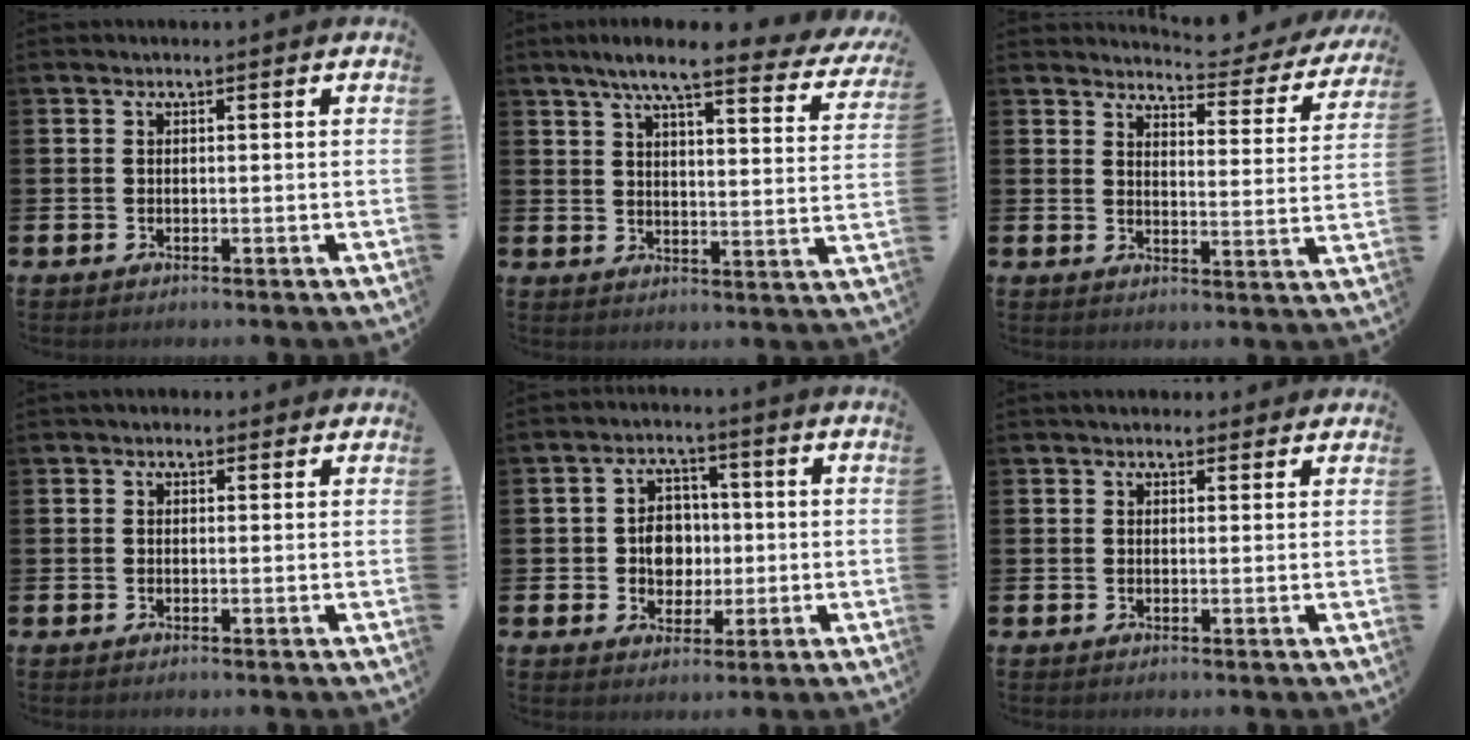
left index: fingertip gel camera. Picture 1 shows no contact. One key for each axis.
{"total": 7.6, "fx": 6.4, "fy": 0.9, "fz": 4.1, "tx": -0.086, "ty": -0.035, "tz": 0.103}
{"total": 4.2, "fx": 4.0, "fy": 0.8, "fz": 0.9, "tx": -0.019, "ty": -0.033, "tz": 0.062}
{"total": 1.2, "fx": 0.8, "fy": 0.8, "fz": 0.2, "tx": 0.006, "ty": 0.005, "tz": 0.012}
{"total": 5.4, "fx": 0.1, "fy": 4.6, "fz": 2.8, "tx": -0.052, "ty": 0.011, "tz": -0.005}
{"total": 2.0, "fx": 1.8, "fy": 0.9, "fz": 0.1, "tx": 0.016, "ty": -0.006, "tz": 0.028}